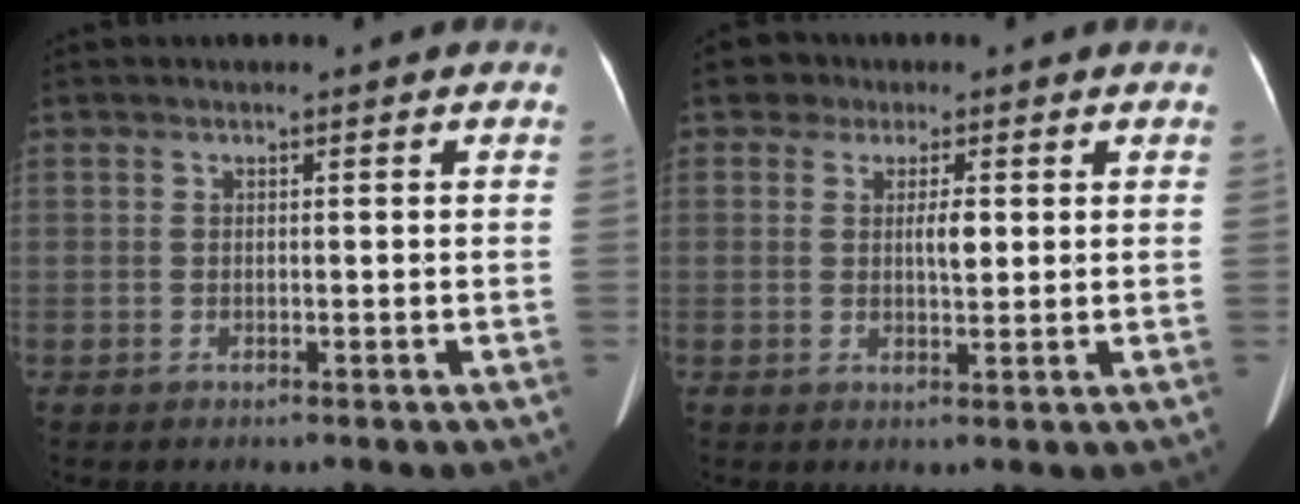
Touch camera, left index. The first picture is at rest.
{"total": 4.4, "force": [1.1, 2.9, 3.1], "torque": [-0.050, 0.012, 0.016]}